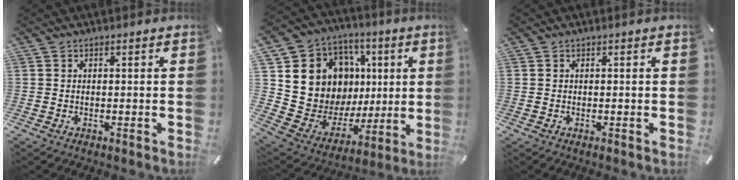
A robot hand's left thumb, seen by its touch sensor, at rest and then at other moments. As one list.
[{"total": 15.7, "force": [4.7, 13.9, 5.7], "torque": [-0.095, -0.046, 0.116]}, {"total": 0.0}]